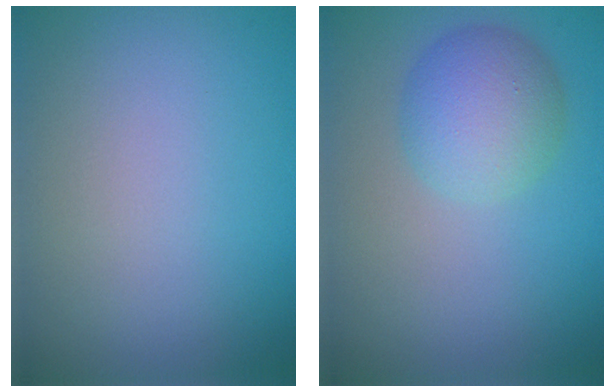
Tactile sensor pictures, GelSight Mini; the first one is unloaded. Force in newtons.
{"total": 4.4, "press": 4.4, "slide": 0.0}